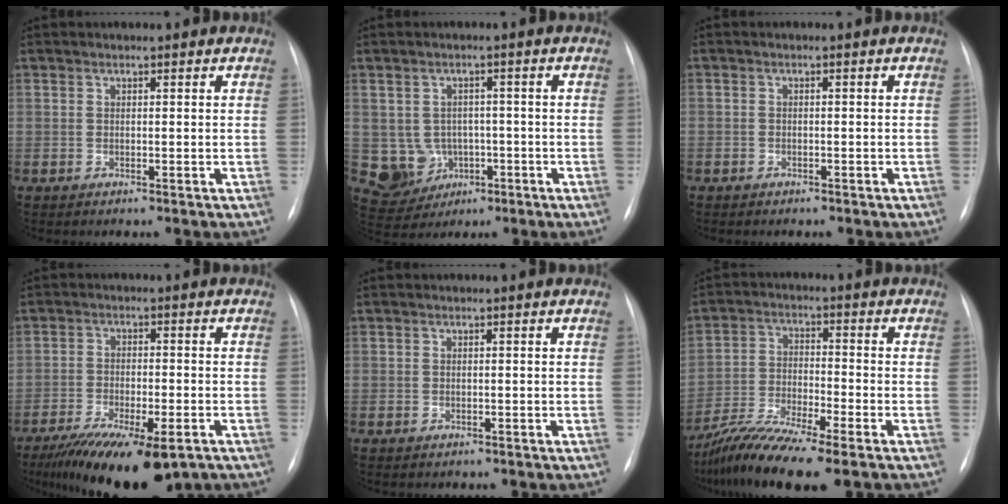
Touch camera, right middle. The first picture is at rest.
{"total": 6.7, "force": [-1.2, 6.4, 1.6], "torque": [-0.035, 0.014, -0.005]}
{"total": 1.6, "force": [-1.2, 1.1, 0.3], "torque": [-0.010, 0.002, -0.013]}
{"total": 15.7, "force": [-10.7, 4.6, 10.6], "torque": [-0.160, -0.027, -0.160]}
{"total": 0.7, "force": [-0.2, 0.7, -0.1], "torque": [0.001, 0.005, -0.006]}
{"total": 10.4, "force": [-8.2, 0.1, 6.3], "torque": [-0.128, -0.023, -0.149]}